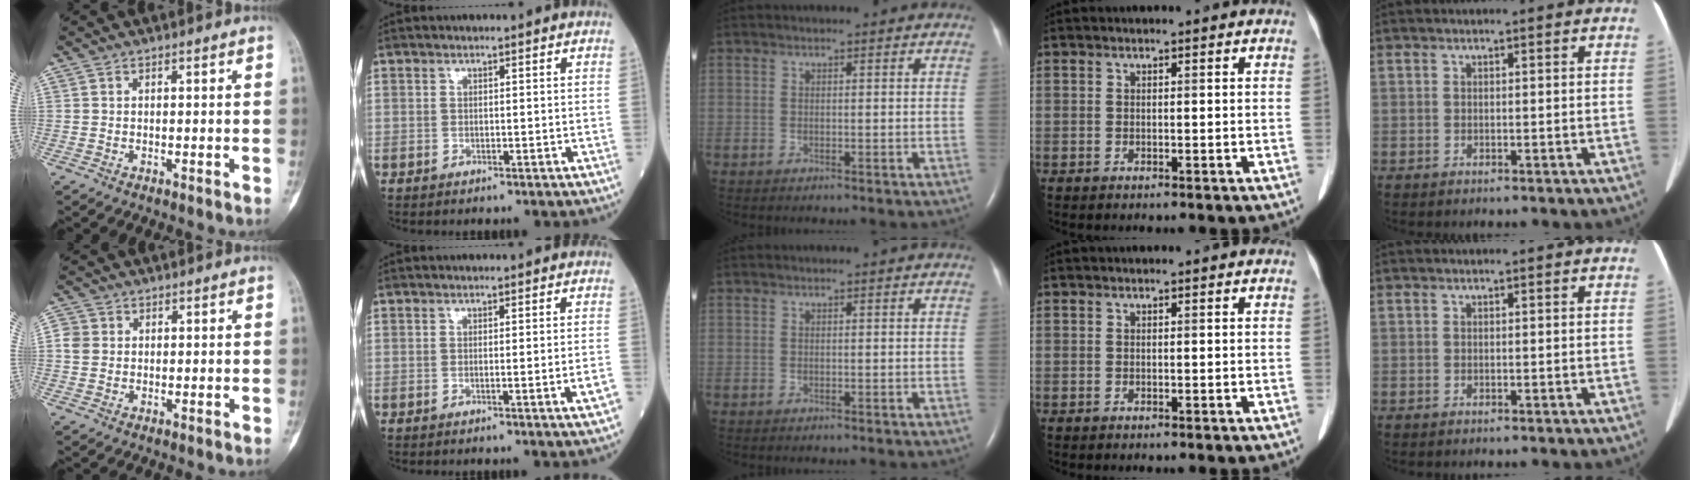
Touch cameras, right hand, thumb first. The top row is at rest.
{"thumb": {"total": 2.9, "force": [0.4, 2.6, 1.0], "torque": [-0.009, 0.005, 0.004]}, "index": {"total": 2.3, "force": [-0.9, -0.4, 2.1], "torque": [-0.027, -0.005, -0.012]}}